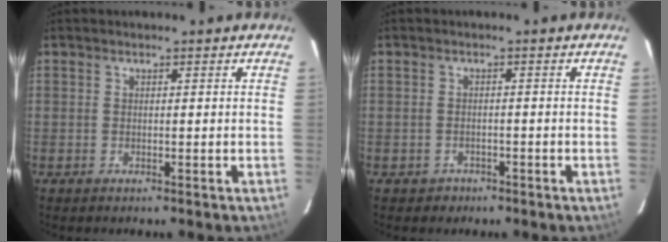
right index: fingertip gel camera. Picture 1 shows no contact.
{"total": 2.6, "force": [-1.5, 2.1, 0.2], "torque": [-0.012, 0.005, -0.017]}